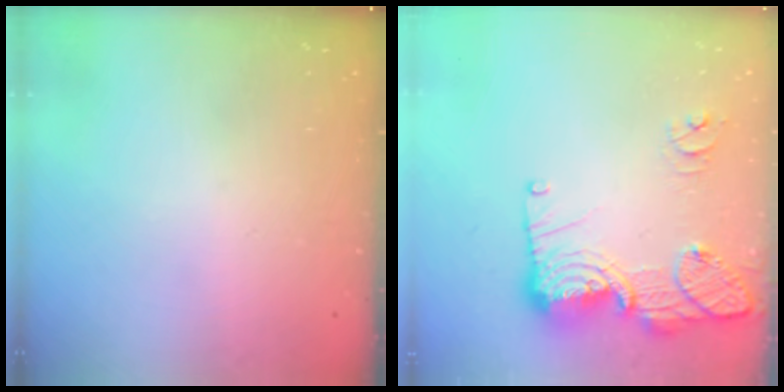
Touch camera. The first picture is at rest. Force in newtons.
{"total": 17.6, "press": 17.3, "slide": 3.3}